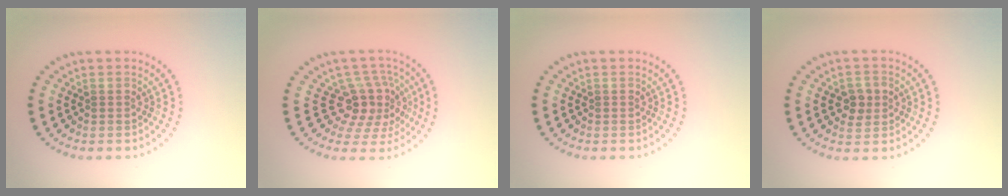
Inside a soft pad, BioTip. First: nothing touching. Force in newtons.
{"total": 4.2, "press": 3.2, "slide": 2.7}
{"total": 0.0}
{"total": 2.2, "press": 2.1, "slide": 0.3}